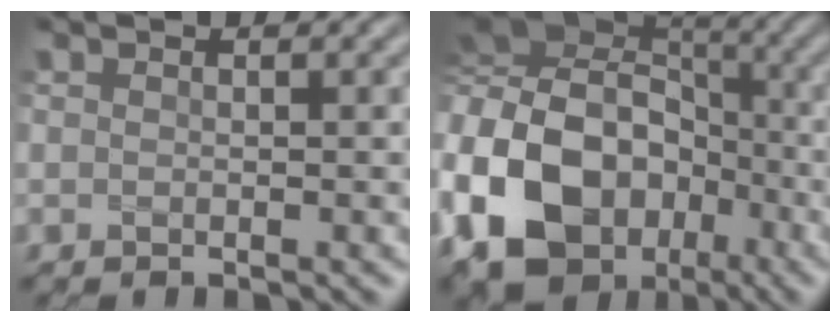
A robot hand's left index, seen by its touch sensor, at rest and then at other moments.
{"total": 18.0, "force": [-4.6, 14.3, 9.9], "torque": [-0.225, -0.025, -0.110]}